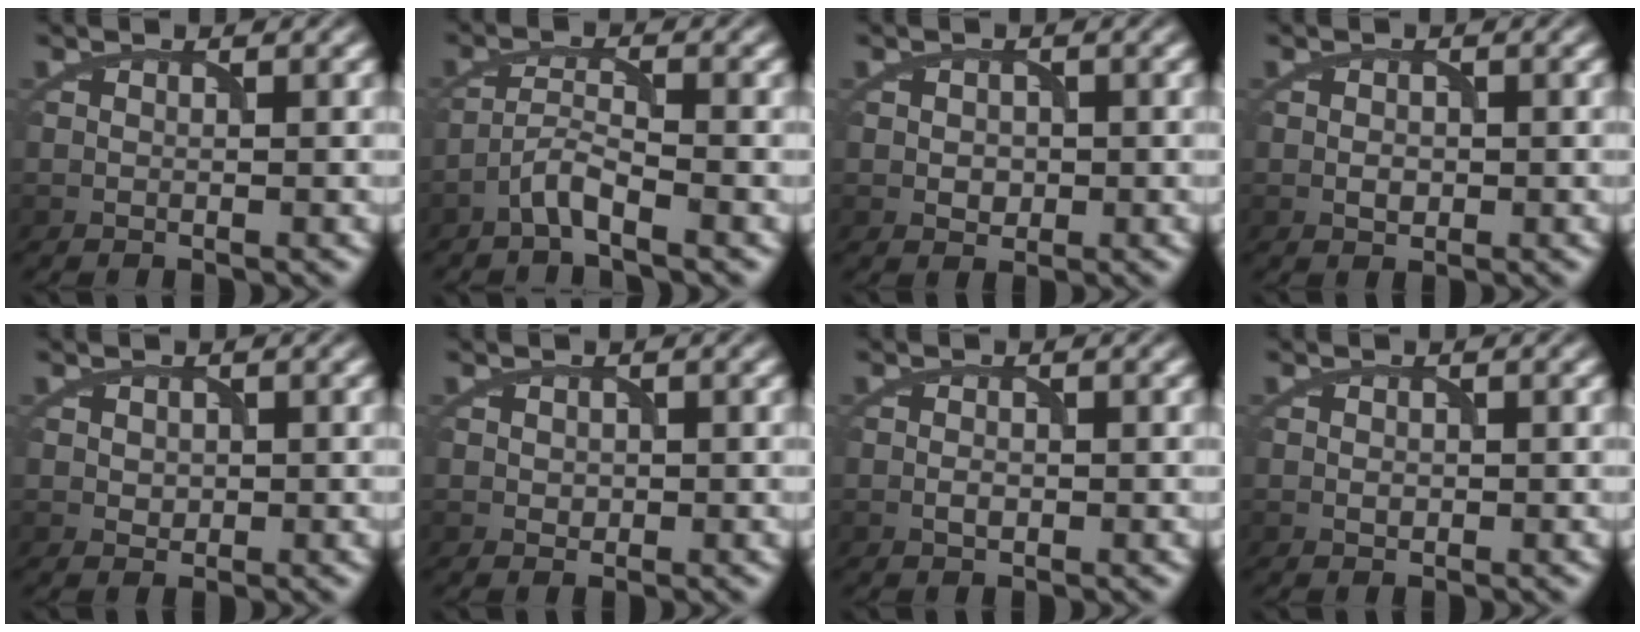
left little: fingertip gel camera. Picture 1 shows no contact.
{"total": 2.5, "force": [-1.8, 0.2, 1.7], "torque": [-0.036, 0.009, -0.043]}
{"total": 1.5, "force": [0.0, 1.2, 0.8], "torque": [-0.015, -0.002, 0.000]}
{"total": 1.2, "force": [-0.2, 0.9, 0.7], "torque": [-0.012, -0.001, -0.005]}
{"total": 1.1, "force": [0.2, 1.0, 0.4], "torque": [-0.008, -0.003, 0.008]}
{"total": 0.8, "force": [0.1, 0.8, 0.3], "torque": [-0.005, -0.003, 0.004]}
{"total": 1.0, "force": [-0.3, 0.6, 0.8], "torque": [-0.015, 0.000, -0.006]}
{"total": 0.7, "force": [-0.1, 0.6, 0.4], "torque": [-0.007, -0.001, -0.002]}